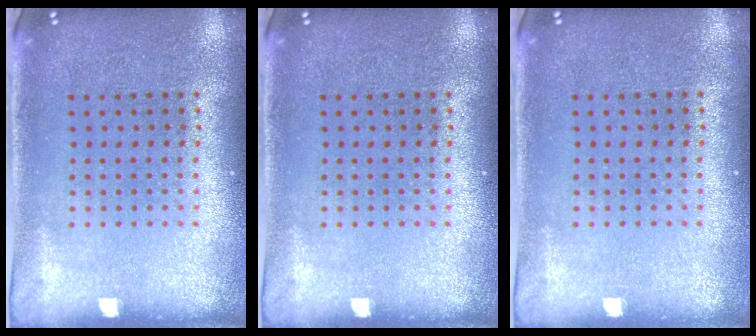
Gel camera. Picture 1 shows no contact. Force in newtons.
{"total": 0.0}
{"total": 0.0}